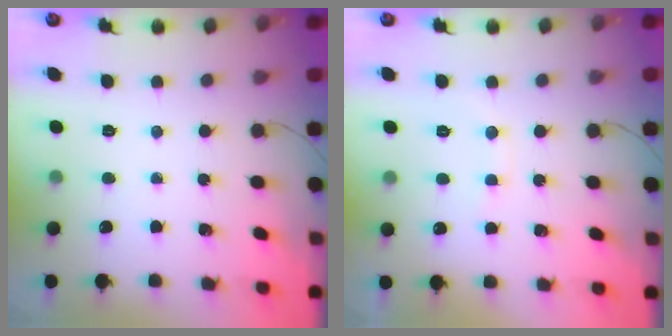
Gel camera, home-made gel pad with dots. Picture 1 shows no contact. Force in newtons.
{"total": 6.8, "press": 6.7, "slide": 1.2}